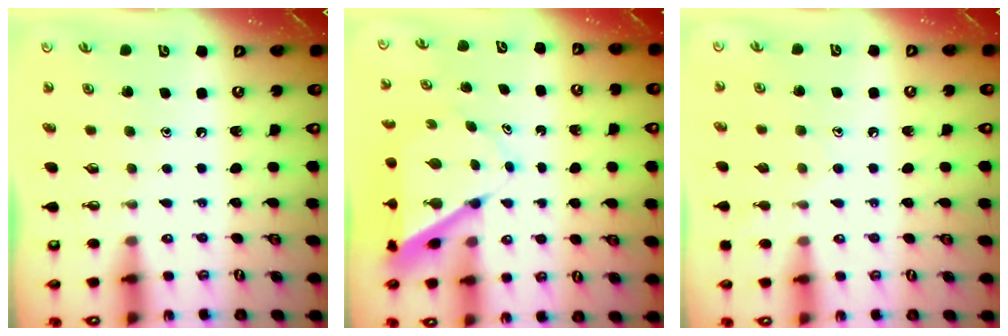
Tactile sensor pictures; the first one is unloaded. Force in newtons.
{"total": 7.6, "press": 7.5, "slide": 0.5}
{"total": 7.2, "press": 7.2, "slide": 0.6}